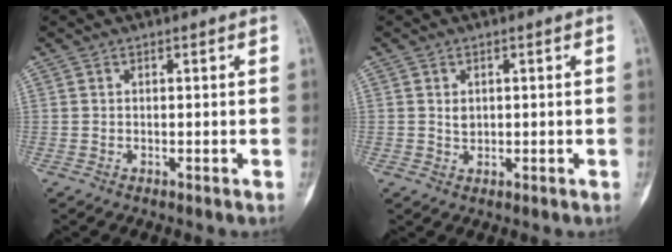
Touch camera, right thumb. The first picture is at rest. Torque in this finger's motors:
{"motor_torque": [0.73, -0.01, -0.07, -0.41, -0.08]}